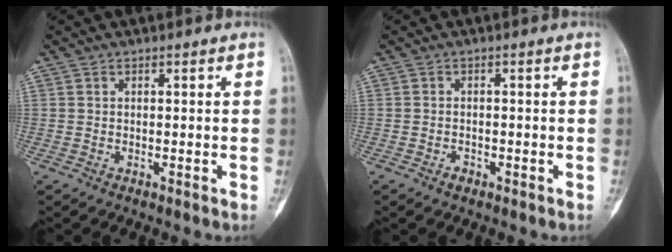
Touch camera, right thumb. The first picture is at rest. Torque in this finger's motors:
{"motor_torque": [-0.13, 0.08, -0.13, -0.16, -0.02]}